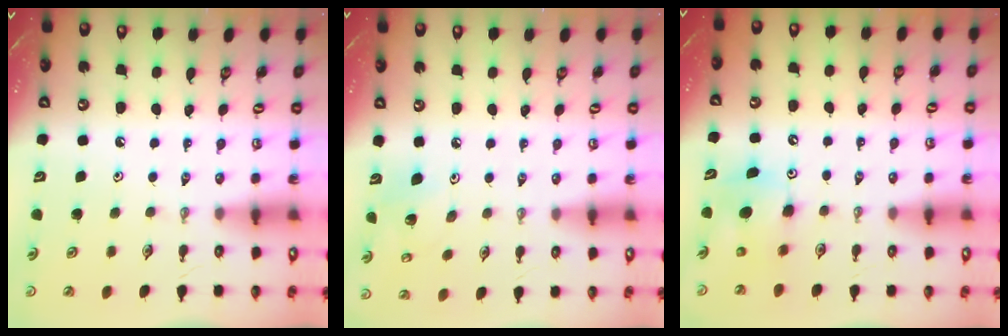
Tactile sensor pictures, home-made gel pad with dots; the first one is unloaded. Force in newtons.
{"total": 6.4, "press": 6.3, "slide": 1.1}
{"total": 8.5, "press": 8.4, "slide": 1.0}